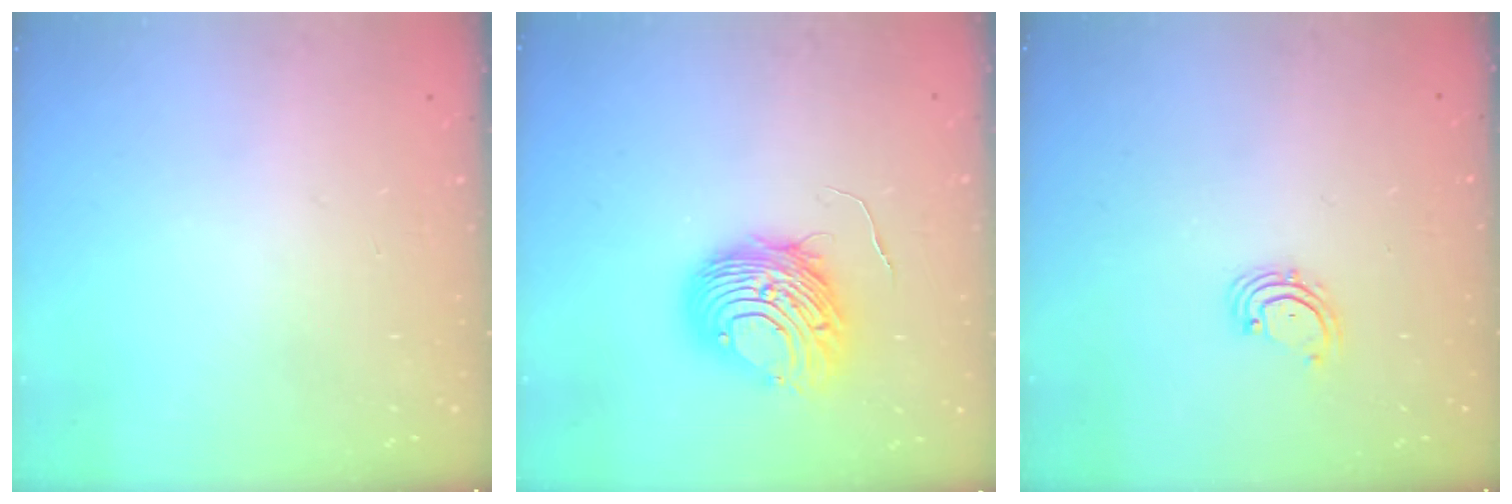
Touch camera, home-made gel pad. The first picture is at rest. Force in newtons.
{"total": 10.3, "press": 10.3, "slide": 1.0}
{"total": 2.0, "press": 2.0, "slide": 0.4}